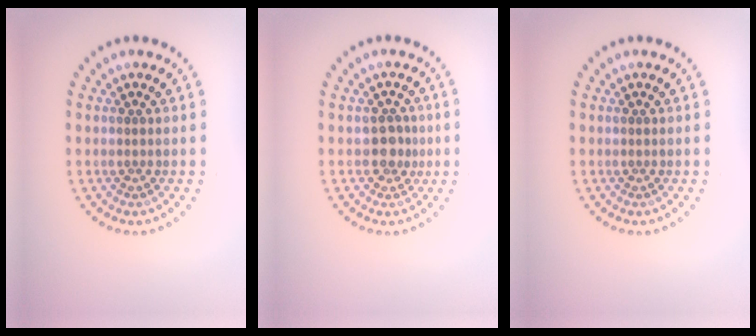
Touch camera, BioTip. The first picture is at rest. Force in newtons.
{"total": 2.0, "press": 1.7, "slide": 1.0}
{"total": 0.0}